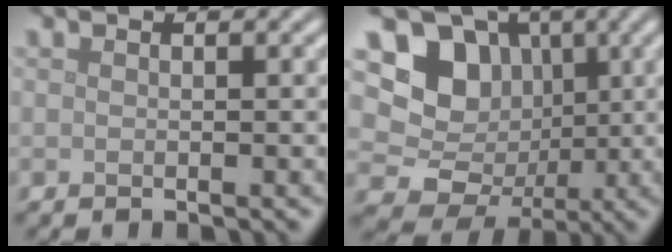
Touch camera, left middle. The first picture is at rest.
{"total": 10.1, "force": [1.3, 9.2, 4.0], "torque": [-0.061, 0.010, -0.002]}